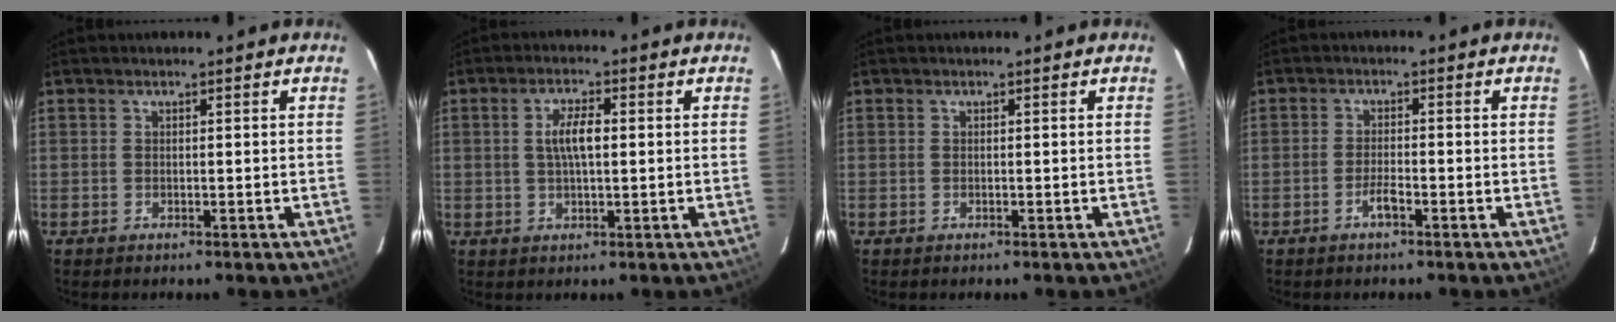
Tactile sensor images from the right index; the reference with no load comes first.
{"total": 4.8, "force": [0.6, 1.6, 4.6], "torque": [-0.087, 0.006, 0.013]}
{"total": 0.0}
{"total": 2.6, "force": [-1.6, 0.5, 2.0], "torque": [-0.045, 0.002, -0.033]}